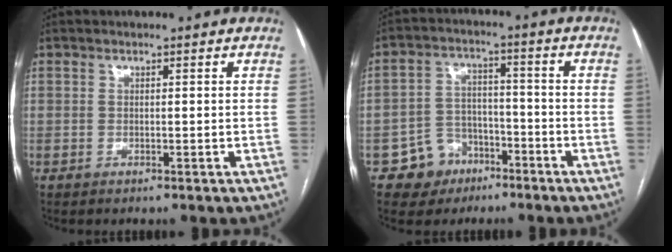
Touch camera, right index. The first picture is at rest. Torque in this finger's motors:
{"motor_torque": [0.21, -0.37, -0.20, -0.12]}